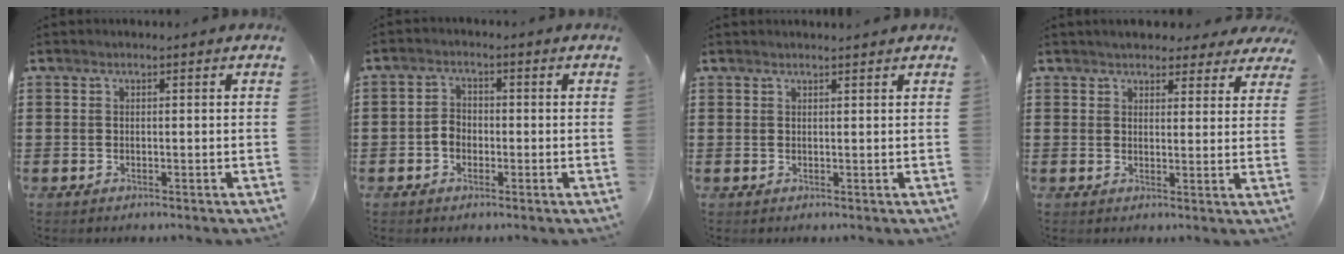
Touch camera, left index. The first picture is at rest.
{"total": 2.6, "force": [-0.9, 2.1, 1.4], "torque": [-0.037, 0.002, -0.021]}
{"total": 1.0, "force": [1.0, -0.2, 0.2], "torque": [-0.005, -0.004, 0.020]}
{"total": 3.6, "force": [3.4, 1.0, 0.4], "torque": [-0.013, -0.006, 0.062]}